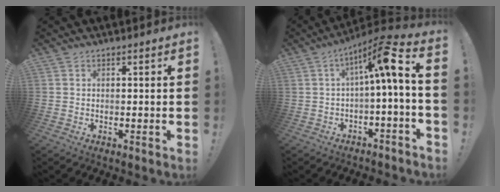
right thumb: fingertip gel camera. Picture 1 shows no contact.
{"total": 11.3, "force": [1.8, 0.6, 11.1], "torque": [-0.172, -0.011, 0.014]}